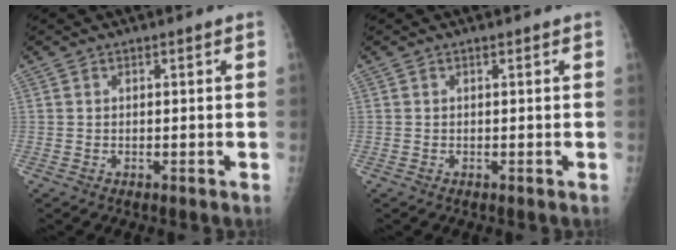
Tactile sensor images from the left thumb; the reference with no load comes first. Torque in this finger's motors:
{"motor_torque": [0.11, 0.08, 0.00, 0.00, 0.00]}